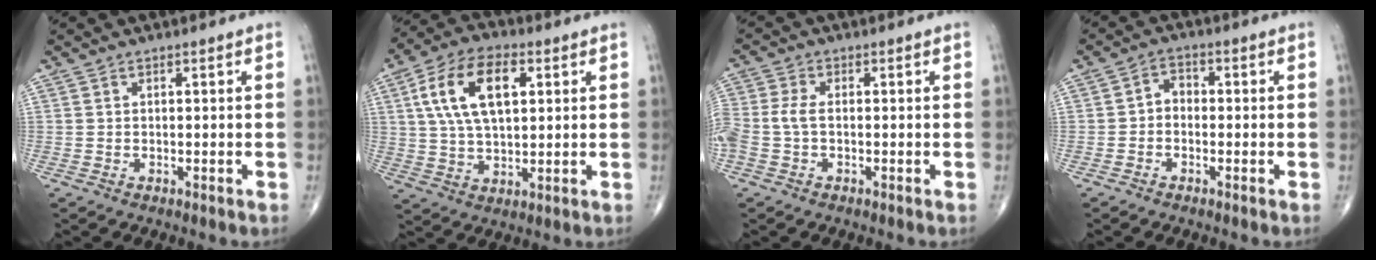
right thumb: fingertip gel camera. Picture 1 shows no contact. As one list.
[{"total": 14.1, "force": [4.0, 7.4, 11.3], "torque": [-0.204, 0.007, 0.073]}, {"total": 5.7, "force": [-0.9, 3.3, 4.6], "torque": [-0.126, 0.011, -0.020]}, {"total": 2.9, "force": [-0.7, 2.2, 1.7], "torque": [-0.009, 0.017, -0.027]}]